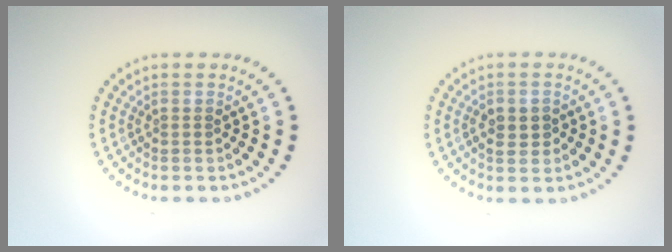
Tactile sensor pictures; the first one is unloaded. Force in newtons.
{"total": 2.1, "press": 2.1, "slide": 0.2}